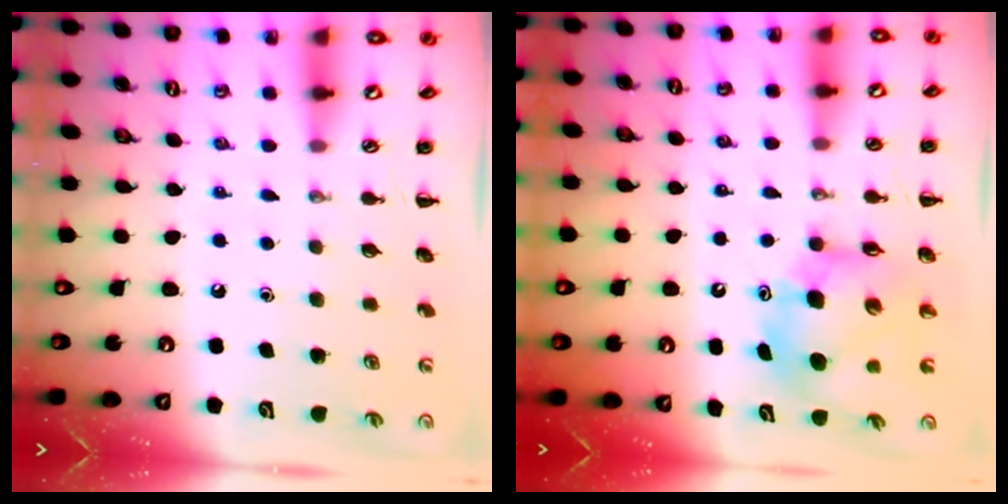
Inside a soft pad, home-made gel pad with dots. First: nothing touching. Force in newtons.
{"total": 8.7, "press": 8.3, "slide": 2.6}